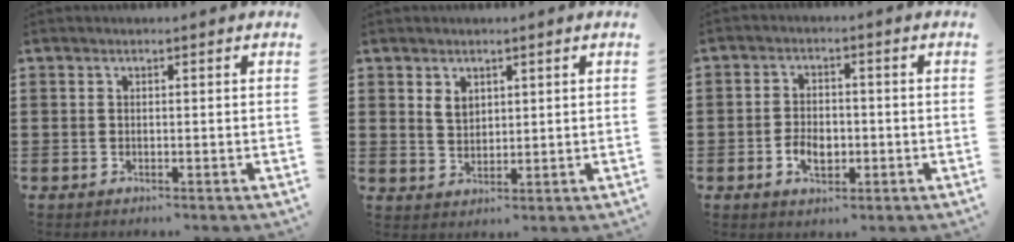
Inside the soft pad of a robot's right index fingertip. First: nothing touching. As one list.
[{"total": 2.5, "force": [1.5, 1.8, 1.0], "torque": [-0.025, 0.005, 0.029]}, {"total": 4.0, "force": [-1.3, 2.4, 2.9], "torque": [-0.049, -0.002, -0.023]}]